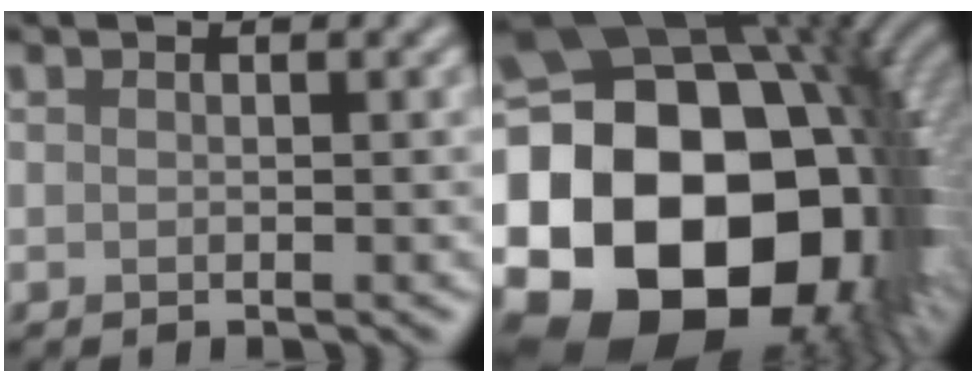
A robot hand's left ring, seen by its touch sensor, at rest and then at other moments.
{"total": 24.5, "force": [-4.7, 18.8, 15.1], "torque": [-0.259, -0.016, -0.111]}